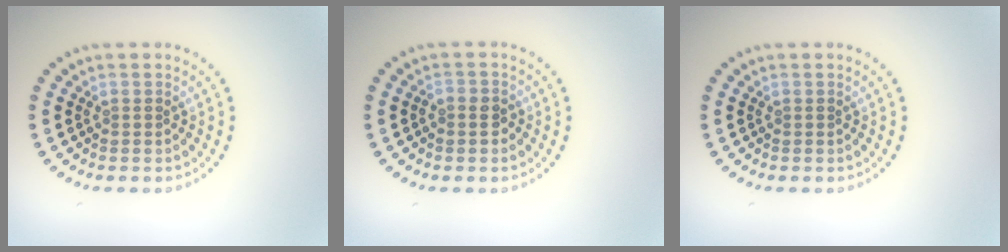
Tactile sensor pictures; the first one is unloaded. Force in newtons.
{"total": 1.2, "press": 1.1, "slide": 0.4}
{"total": 0.0}